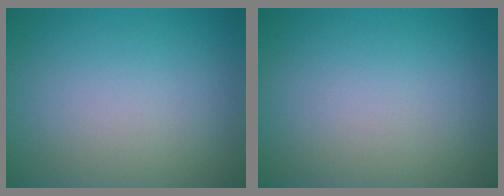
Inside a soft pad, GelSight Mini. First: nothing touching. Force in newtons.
{"total": 0.0}